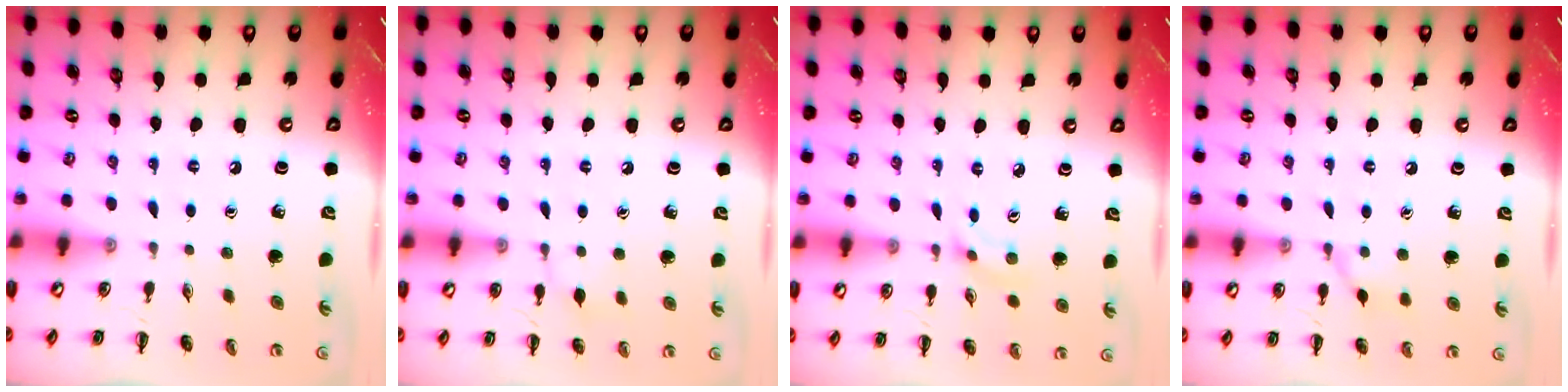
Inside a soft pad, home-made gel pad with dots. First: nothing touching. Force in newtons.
{"total": 6.0, "press": 5.7, "slide": 1.9}
{"total": 2.0, "press": 1.9, "slide": 0.8}
{"total": 6.6, "press": 6.2, "slide": 2.2}